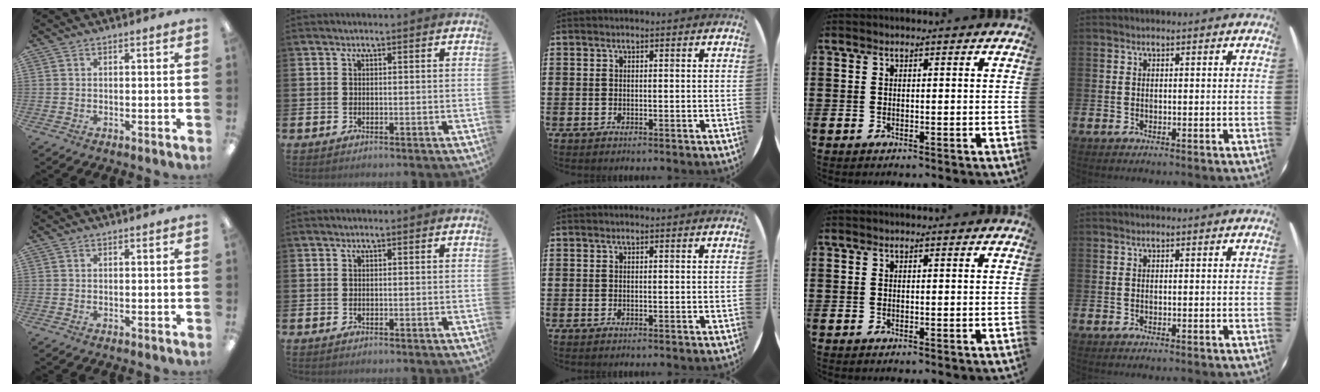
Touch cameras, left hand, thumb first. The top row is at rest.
{}